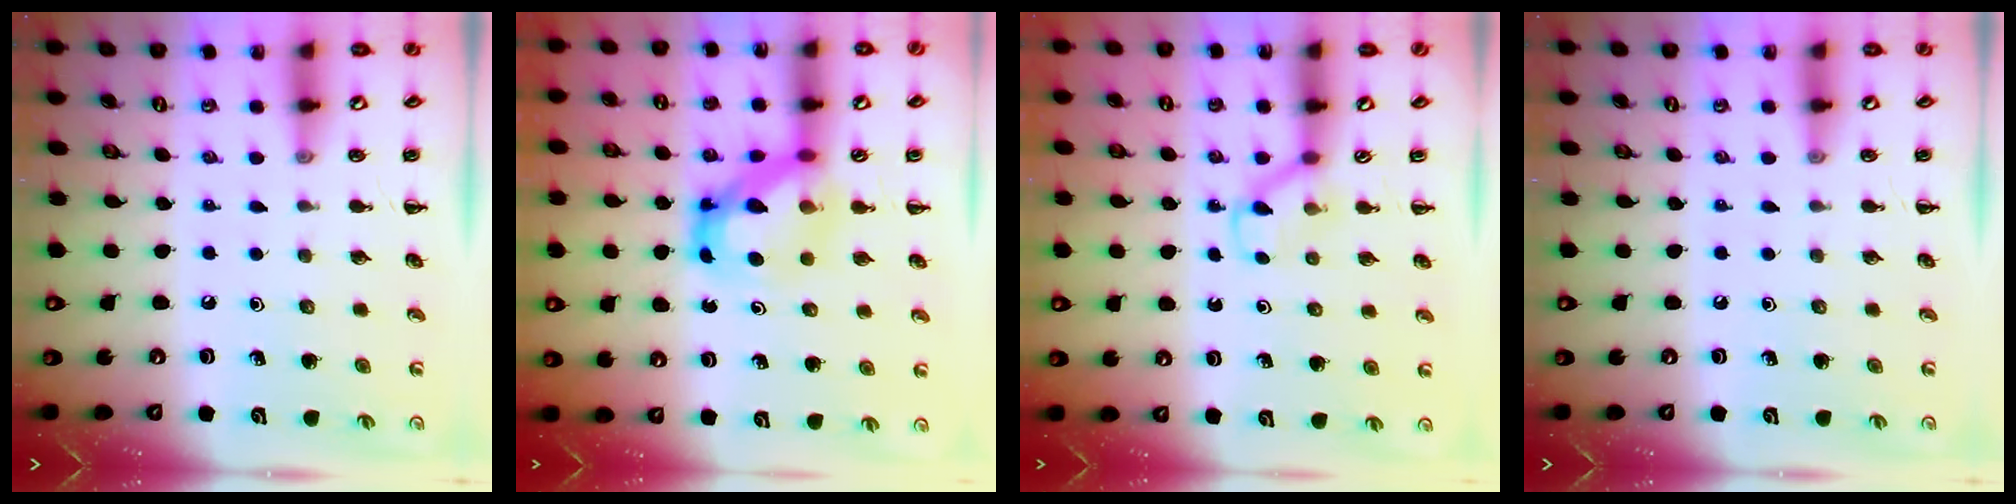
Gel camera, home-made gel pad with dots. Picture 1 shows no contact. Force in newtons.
{"total": 7.0, "press": 6.9, "slide": 1.3}
{"total": 3.7, "press": 3.6, "slide": 1.0}
{"total": 0.0}